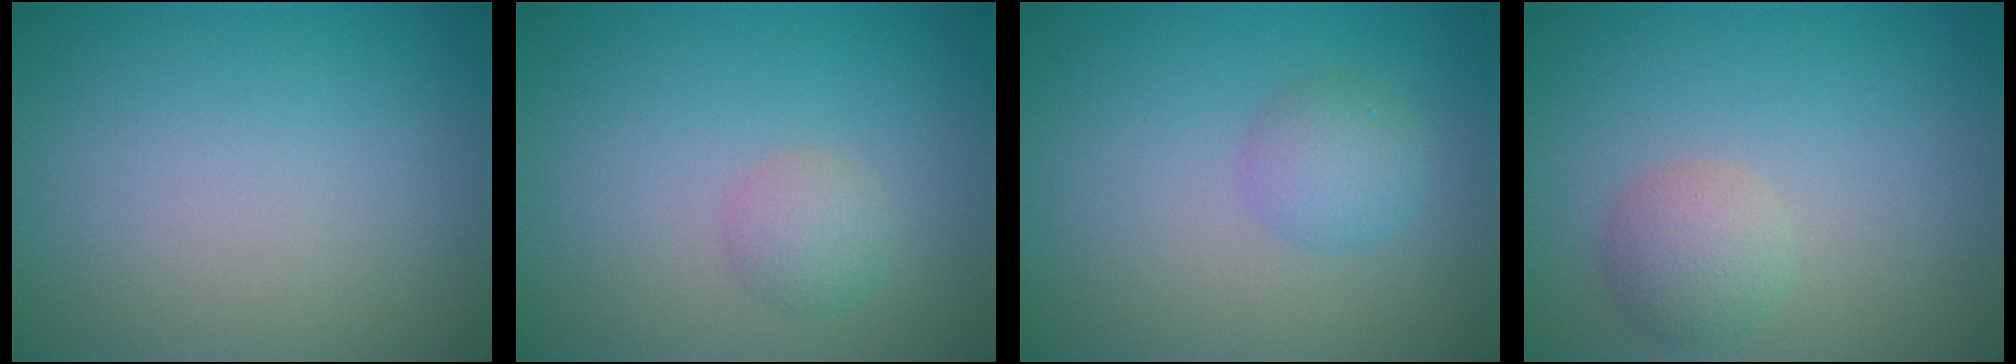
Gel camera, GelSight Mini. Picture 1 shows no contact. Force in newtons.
{"total": 1.8, "press": 1.8, "slide": 0.0}
{"total": 2.5, "press": 2.5, "slide": 0.1}
{"total": 2.7, "press": 2.7, "slide": 0.1}